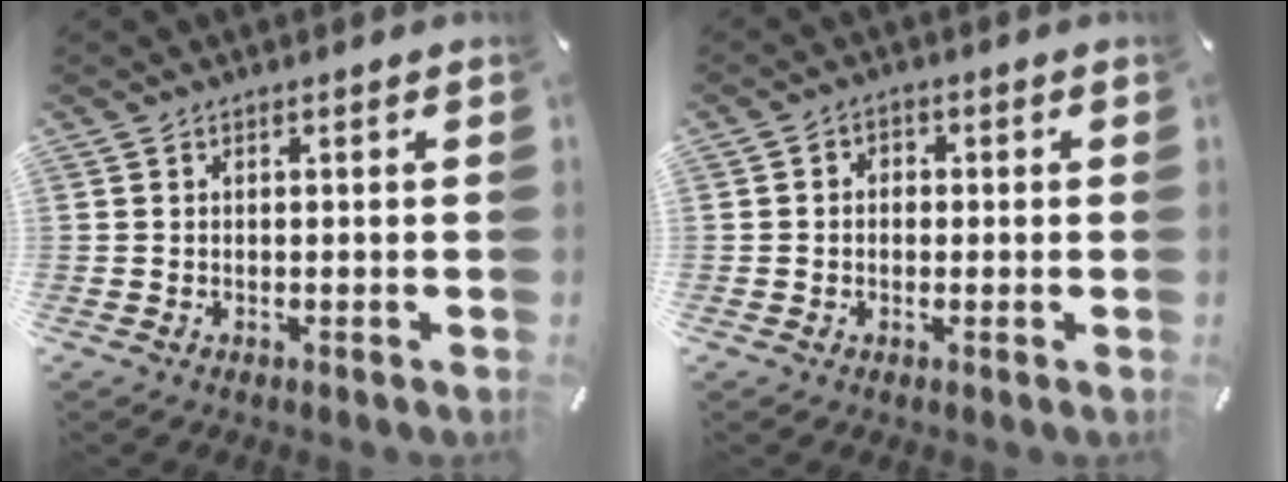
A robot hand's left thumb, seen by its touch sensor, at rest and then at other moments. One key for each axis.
{"total": 2.3, "fx": -1.0, "fy": 1.9, "fz": 0.9, "tx": -0.017, "ty": 0.011, "tz": -0.021}